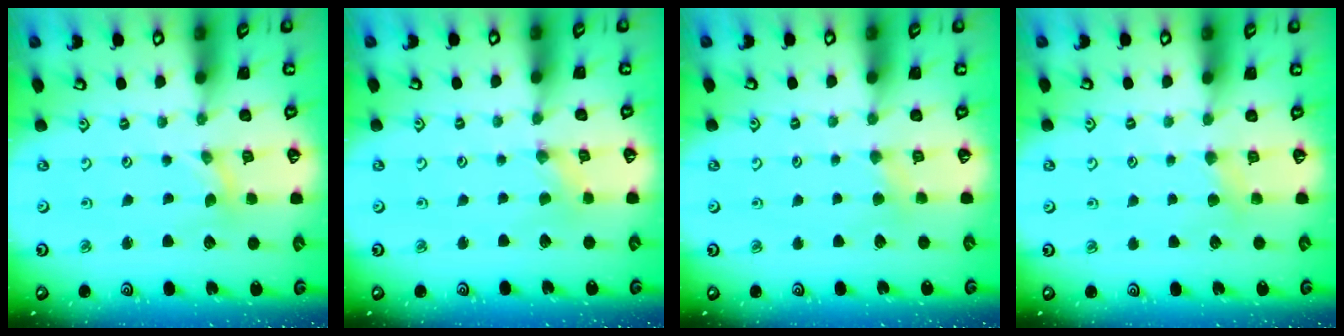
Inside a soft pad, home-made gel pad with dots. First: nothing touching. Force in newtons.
{"total": 0.8, "press": 0.8, "slide": 0.2}
{"total": 3.0, "press": 2.9, "slide": 0.5}
{"total": 2.9, "press": 2.8, "slide": 0.5}